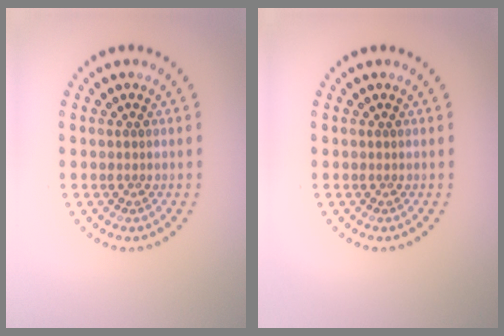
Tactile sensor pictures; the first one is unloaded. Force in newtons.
{"total": 0.0}